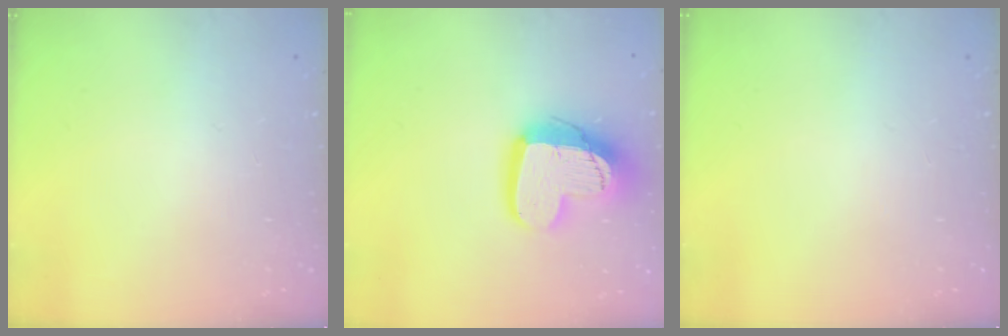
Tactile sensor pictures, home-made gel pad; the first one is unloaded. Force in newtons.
{"total": 16.7, "press": 16.6, "slide": 1.5}
{"total": 0.0}